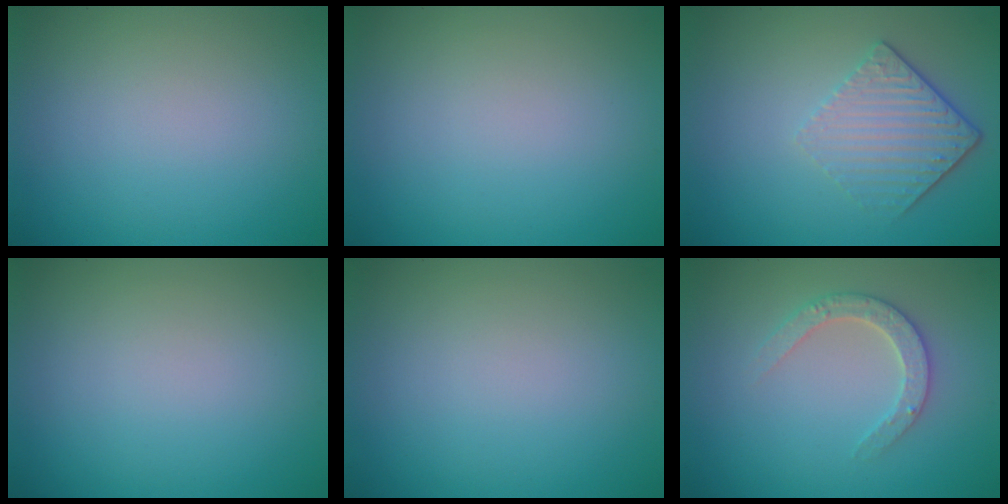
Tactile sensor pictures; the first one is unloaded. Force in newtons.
{"total": 0.0}
{"total": 4.3, "press": 3.0, "slide": 3.1}
{"total": 0.0}
{"total": 0.0}
{"total": 2.7, "press": 2.6, "slide": 0.5}